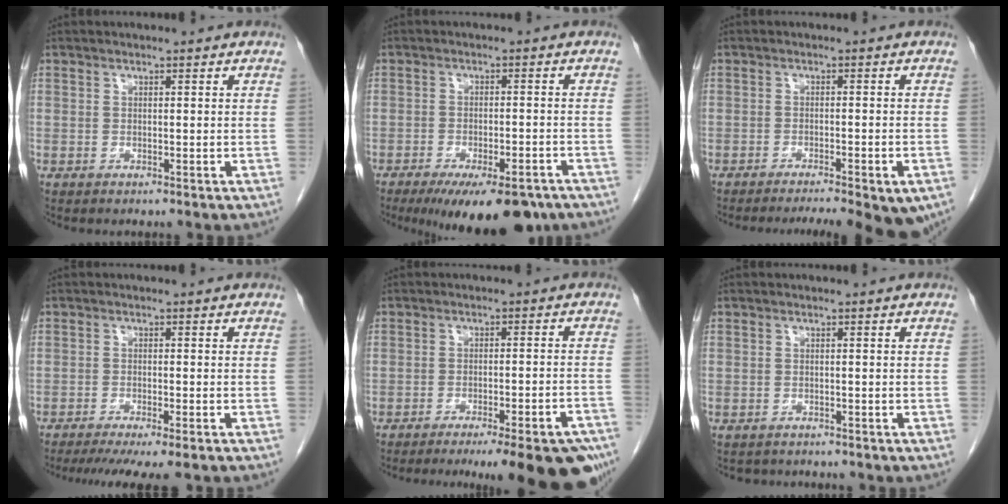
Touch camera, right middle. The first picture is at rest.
{"total": 13.3, "force": [-10.0, 4.0, 7.8], "torque": [-0.096, -0.013, -0.140]}
{"total": 12.2, "force": [-9.2, 2.4, 7.7], "torque": [-0.095, -0.010, -0.117]}
{"total": 9.8, "force": [-8.0, 0.7, 5.5], "torque": [-0.068, -0.016, -0.116]}
{"total": 16.9, "force": [-13.6, 1.4, 10.0], "torque": [-0.071, -0.011, -0.174]}
{"total": 2.7, "force": [-2.4, 1.1, 0.2], "torque": [-0.006, -0.002, -0.031]}